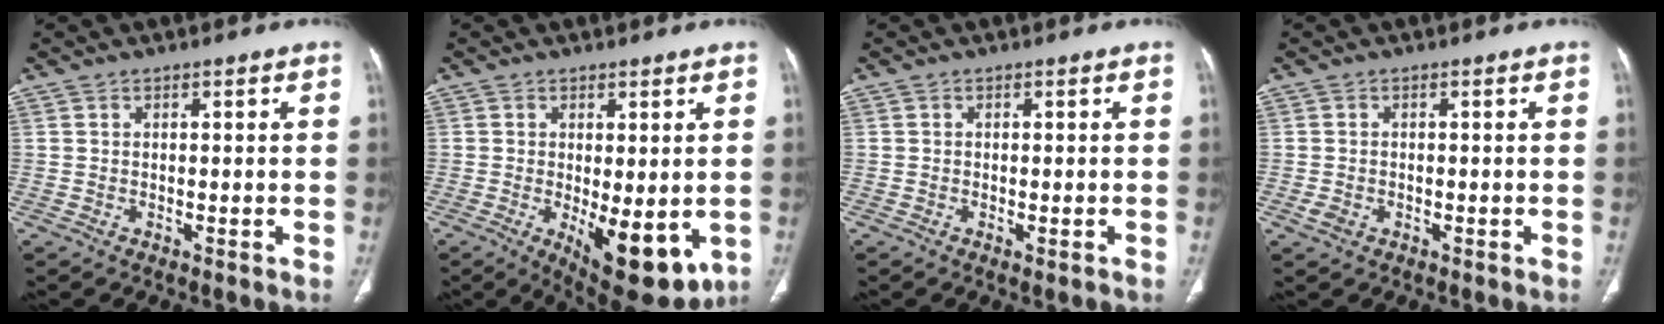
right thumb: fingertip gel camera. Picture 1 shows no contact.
{"total": 12.3, "force": [-2.9, 5.1, 10.8], "torque": [-0.139, -0.025, -0.024]}
{"total": 1.0, "force": [-0.5, 0.3, 0.8], "torque": [-0.012, -0.003, -0.005]}
{"total": 1.7, "force": [-0.6, 1.3, 0.9], "torque": [-0.019, 0.003, -0.009]}